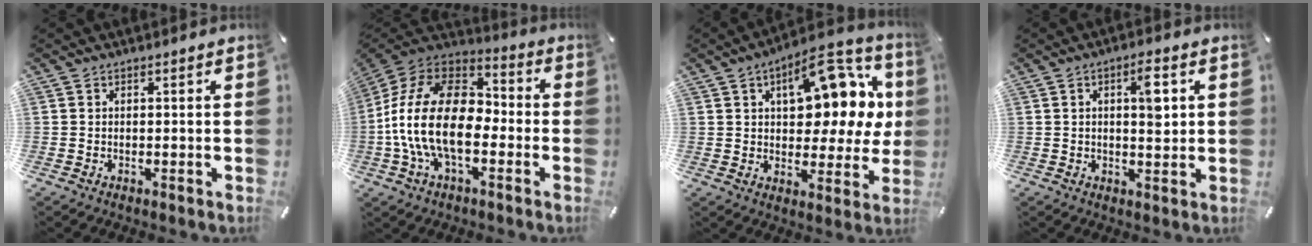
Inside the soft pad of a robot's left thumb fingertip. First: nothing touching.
{"total": 20.6, "force": [-5.0, 12.0, 16.0], "torque": [-0.327, 0.028, -0.083]}
{"total": 18.1, "force": [7.1, 9.5, 13.7], "torque": [-0.173, -0.046, 0.118]}
{"total": 6.3, "force": [1.6, 2.3, 5.6], "torque": [-0.082, -0.007, 0.019]}